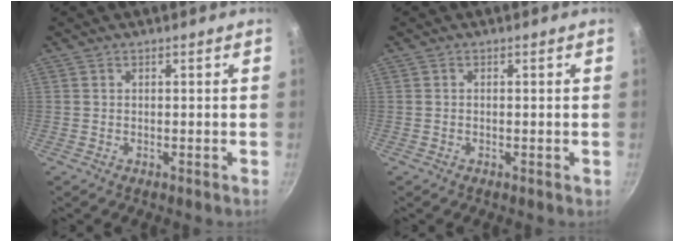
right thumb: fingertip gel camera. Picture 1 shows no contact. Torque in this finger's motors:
{"motor_torque": [-0.46, 0.20, 0.45, -0.03, 0.02]}